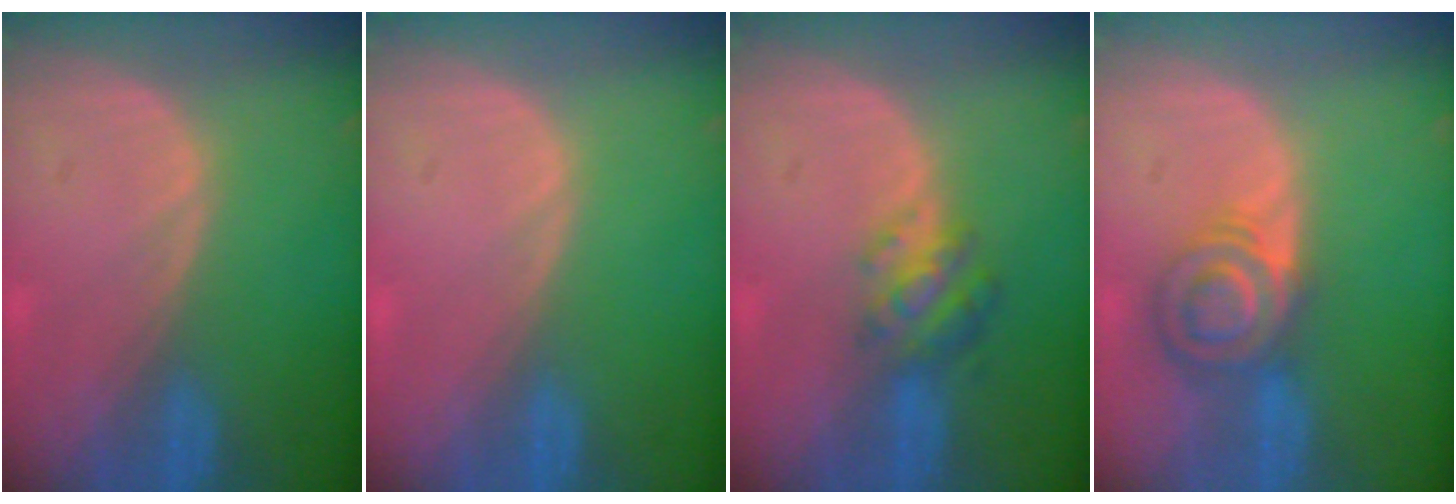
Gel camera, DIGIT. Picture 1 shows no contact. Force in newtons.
{"total": 0.0}
{"total": 4.8, "press": 4.6, "slide": 1.6}
{"total": 6.3, "press": 6.1, "slide": 1.4}